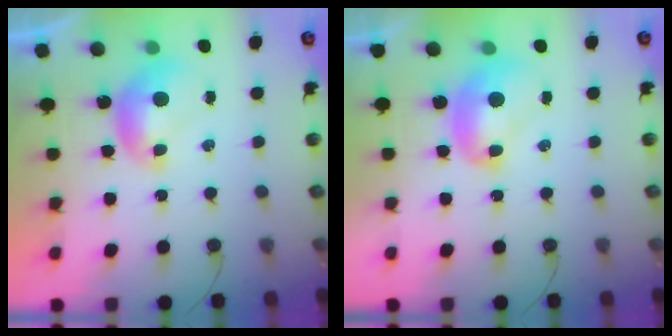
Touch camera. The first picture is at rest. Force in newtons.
{"total": 2.4, "press": 2.4, "slide": 0.3}